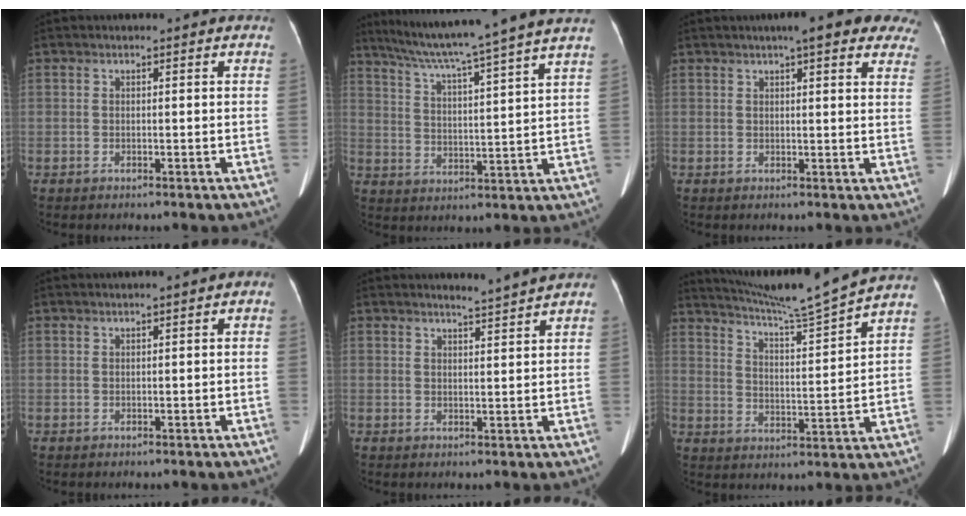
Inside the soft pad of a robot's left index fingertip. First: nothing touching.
{"total": 18.0, "force": [15.2, -2.4, 9.4], "torque": [-0.160, -0.011, 0.214]}
{"total": 12.2, "force": [9.3, 2.4, 7.4], "torque": [-0.076, 0.021, 0.097]}
{"total": 1.3, "force": [-0.4, 0.6, 1.0], "torque": [-0.007, 0.011, -0.008]}
{"total": 2.0, "force": [1.7, -0.5, 0.9], "torque": [-0.014, 0.001, 0.028]}
{"total": 10.9, "force": [10.0, -3.1, 3.1], "torque": [-0.064, -0.038, 0.170]}